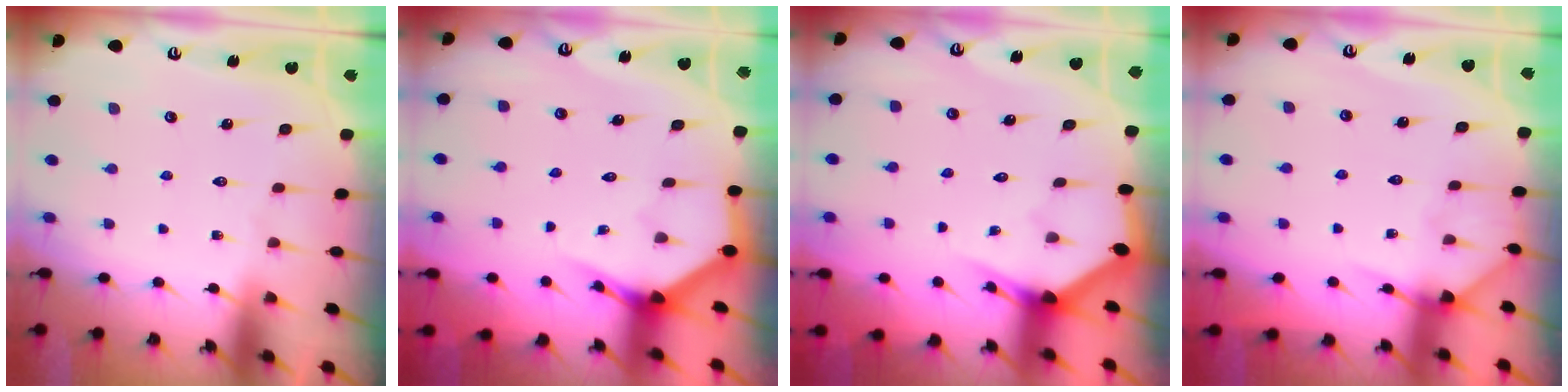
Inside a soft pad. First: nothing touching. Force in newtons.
{"total": 3.7, "press": 3.7, "slide": 0.3}
{"total": 3.0, "press": 3.0, "slide": 0.1}
{"total": 5.1, "press": 5.0, "slide": 0.6}